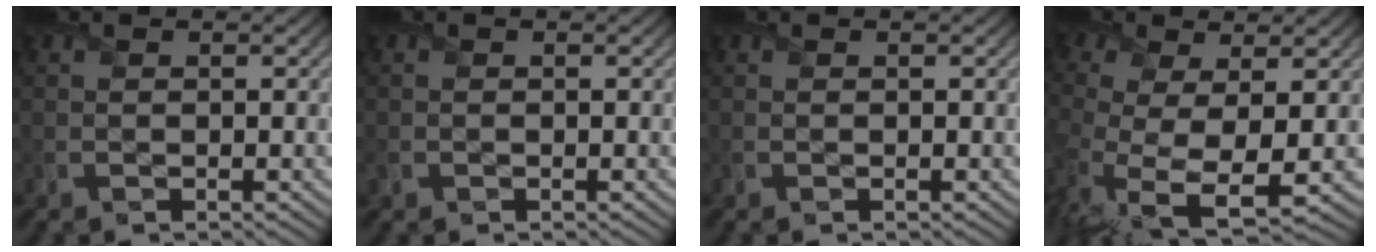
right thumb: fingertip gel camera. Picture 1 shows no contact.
{"total": 0.9, "force": [-0.4, 0.8, 0.2], "torque": [-0.006, -0.007, -0.011]}
{"total": 0.0}
{"total": 9.3, "force": [-0.6, 4.7, 8.0], "torque": [-0.197, -0.022, -0.005]}